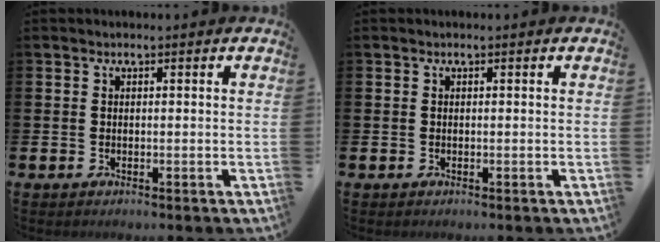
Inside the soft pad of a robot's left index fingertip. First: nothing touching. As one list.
[{"total": 0.0}]